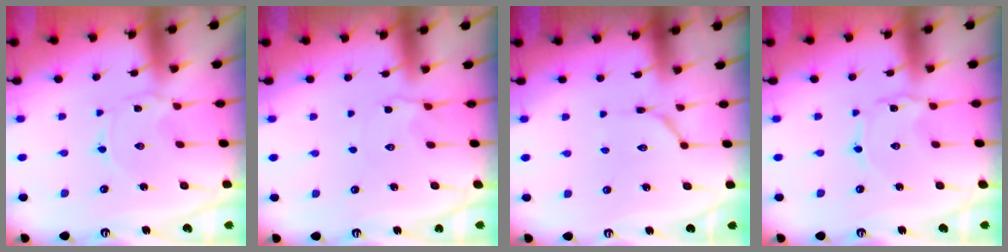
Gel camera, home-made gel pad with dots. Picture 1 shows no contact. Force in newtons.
{"total": 3.8, "press": 3.6, "slide": 1.2}
{"total": 4.8, "press": 4.7, "slide": 0.7}
{"total": 1.2, "press": 1.2, "slide": 0.1}